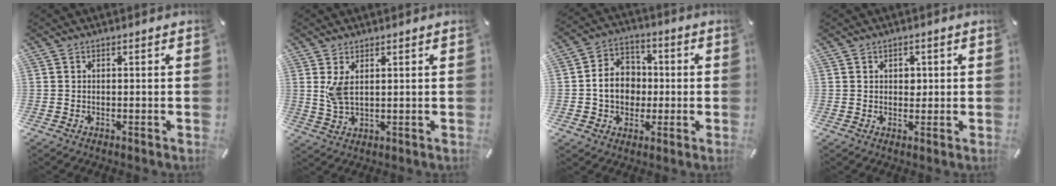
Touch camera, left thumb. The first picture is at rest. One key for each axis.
{"total": 5.1, "fx": 1.7, "fy": 2.3, "fz": 4.2, "tx": -0.093, "ty": 0.000, "tz": 0.029}
{"total": 10.1, "fx": -0.7, "fy": 8.7, "fz": 5.2, "tx": -0.102, "ty": 0.017, "tz": -0.013}
{"total": 2.2, "fx": 0.3, "fy": 1.8, "fz": 1.1, "tx": -0.009, "ty": 0.000, "tz": 0.000}